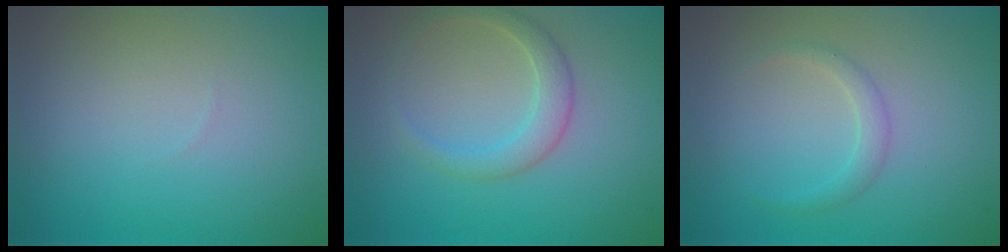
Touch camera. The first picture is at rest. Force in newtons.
{"total": 2.4, "press": 2.4, "slide": 0.2}
{"total": 1.3, "press": 1.3, "slide": 0.0}